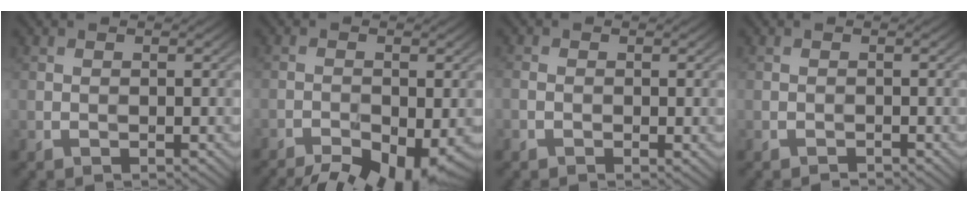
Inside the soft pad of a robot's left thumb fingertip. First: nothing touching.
{"total": 10.6, "force": [-7.5, 3.5, 6.6], "torque": [-0.111, -0.034, -0.103]}
{"total": 1.5, "force": [-0.4, 0.9, 1.1], "torque": [-0.021, -0.001, -0.007]}
{"total": 0.6, "force": [-0.5, 0.2, -0.2], "torque": [0.002, 0.001, -0.010]}